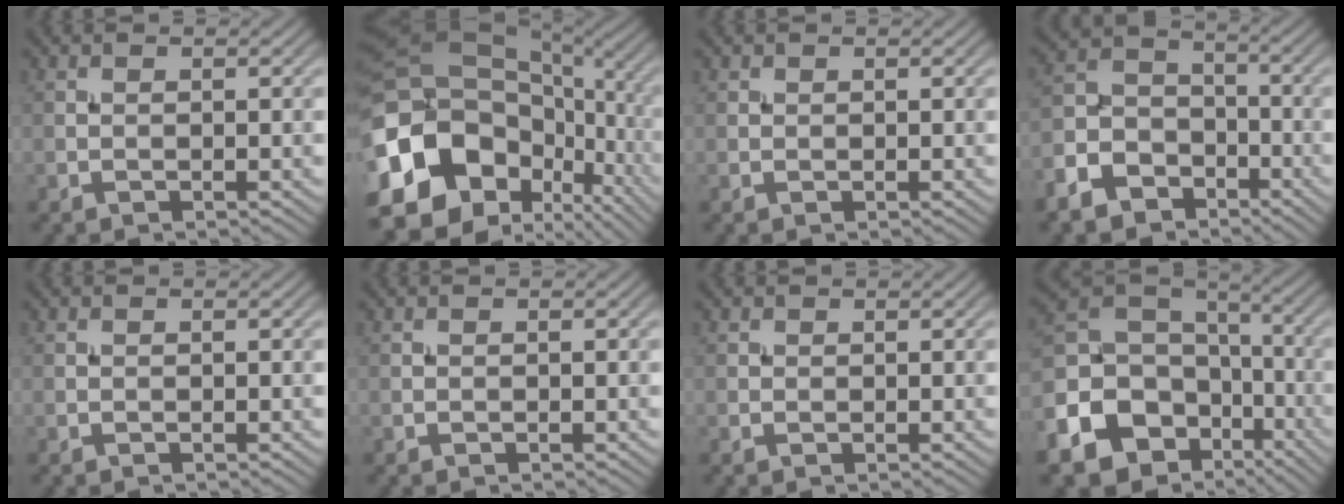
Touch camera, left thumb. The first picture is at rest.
{"total": 19.4, "force": [-3.9, 14.4, 12.4], "torque": [-0.283, -0.016, -0.037]}
{"total": 0.6, "force": [0.4, 0.4, 0.1], "torque": [0.001, -0.002, 0.009]}
{"total": 9.7, "force": [-6.0, 6.4, 4.0], "torque": [-0.110, -0.020, -0.127]}
{"total": 0.0}
{"total": 0.0}
{"total": 0.6, "force": [0.3, 0.5, 0.1], "torque": [0.001, -0.002, 0.008]}
{"total": 18.5, "force": [-8.3, 14.3, 8.3], "torque": [-0.232, -0.048, -0.137]}